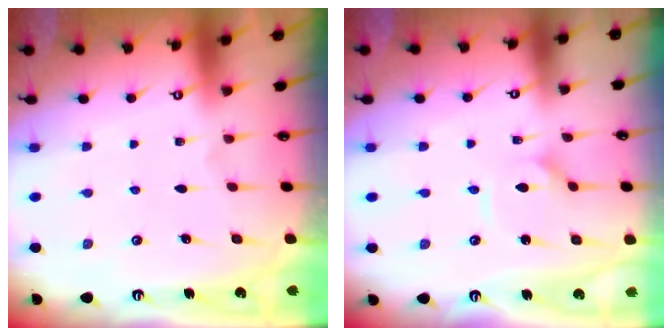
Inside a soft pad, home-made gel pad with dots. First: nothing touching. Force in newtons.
{"total": 2.3, "press": 2.3, "slide": 0.1}